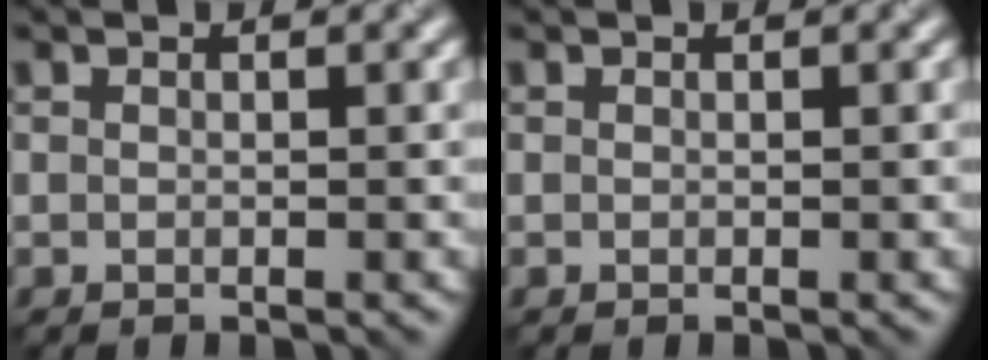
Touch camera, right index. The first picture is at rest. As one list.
[{"total": 0.0}]